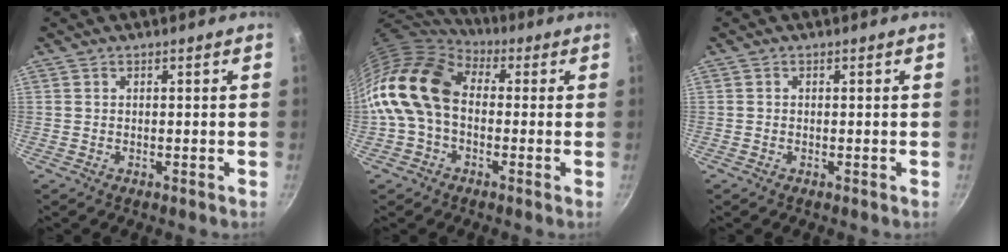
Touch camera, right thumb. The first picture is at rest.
{"total": 17.2, "force": [-0.1, 12.1, 12.2], "torque": [-0.223, 0.036, -0.018]}
{"total": 0.0}